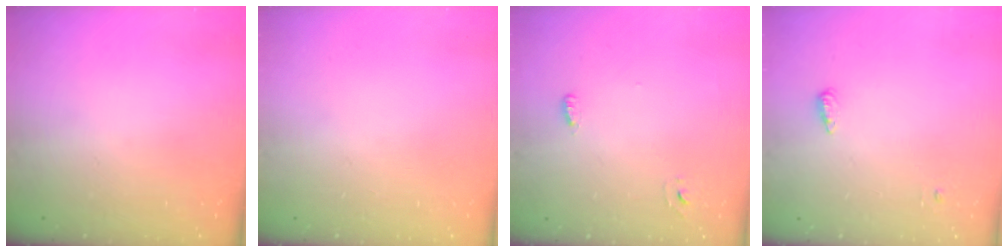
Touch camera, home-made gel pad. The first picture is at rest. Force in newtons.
{"total": 0.0}
{"total": 2.6, "press": 2.5, "slide": 0.6}
{"total": 4.2, "press": 4.1, "slide": 0.8}